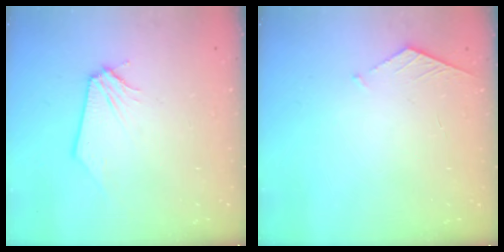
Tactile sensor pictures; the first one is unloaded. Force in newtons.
{"total": 3.9, "press": 3.9, "slide": 0.4}